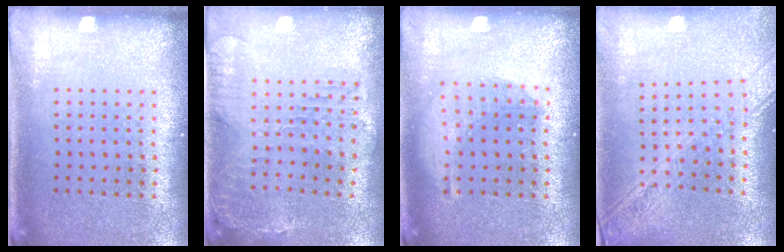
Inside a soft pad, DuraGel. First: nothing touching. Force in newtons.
{"total": 0.6, "press": 0.5, "slide": 0.3}
{"total": 1.4, "press": 1.3, "slide": 0.6}
{"total": 2.2, "press": 1.9, "slide": 1.2}